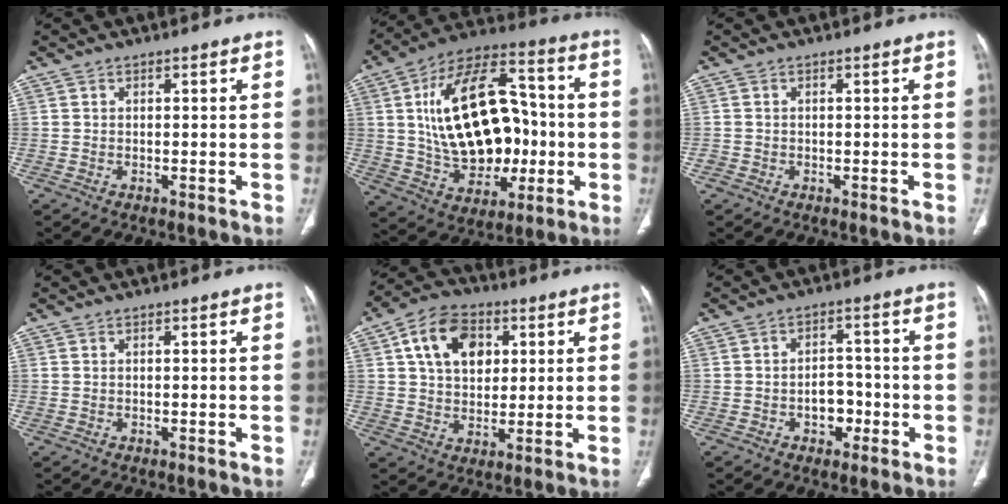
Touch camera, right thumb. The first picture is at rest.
{"total": 24.9, "force": [0.4, 15.2, 19.7], "torque": [-0.298, 0.024, 0.019]}
{"total": 0.7, "force": [-0.4, 0.6, 0.1], "torque": [-0.003, 0.002, -0.010]}
{"total": 0.0}
{"total": 12.8, "force": [4.0, 8.9, 8.2], "torque": [-0.108, 0.001, 0.065]}
{"total": 5.3, "force": [-1.9, 3.9, 3.1], "torque": [-0.015, 0.024, -0.029]}